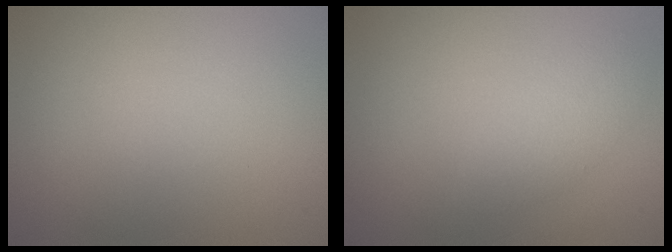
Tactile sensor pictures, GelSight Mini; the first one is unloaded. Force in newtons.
{"total": 2.2, "press": 2.2, "slide": 0.1}